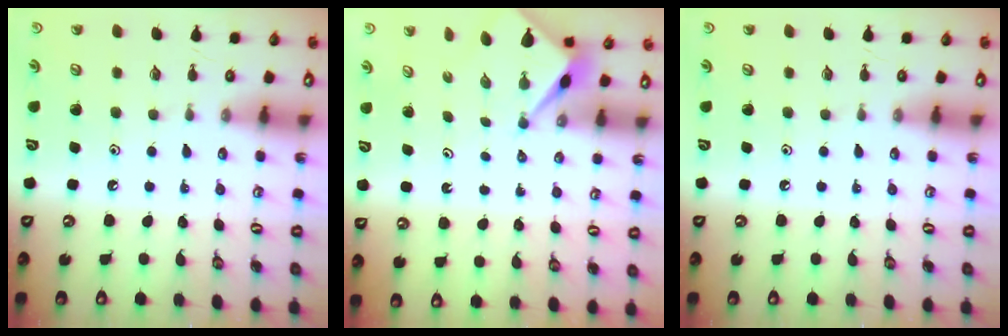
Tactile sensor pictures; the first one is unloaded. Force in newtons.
{"total": 2.6, "press": 2.6, "slide": 0.0}
{"total": 0.0}